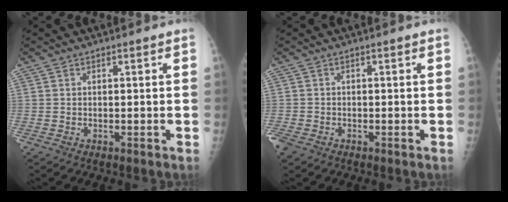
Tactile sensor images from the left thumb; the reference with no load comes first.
{"total": 2.5, "force": [-1.5, 1.7, 1.1], "torque": [-0.029, -0.003, -0.027]}